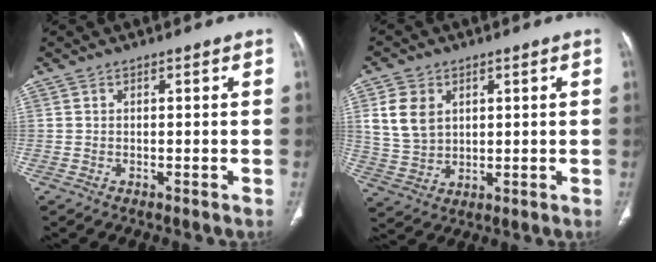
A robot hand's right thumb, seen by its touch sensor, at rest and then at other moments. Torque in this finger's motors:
{"motor_torque": [-0.24, 0.05, 0.96, 0.28, 0.09]}